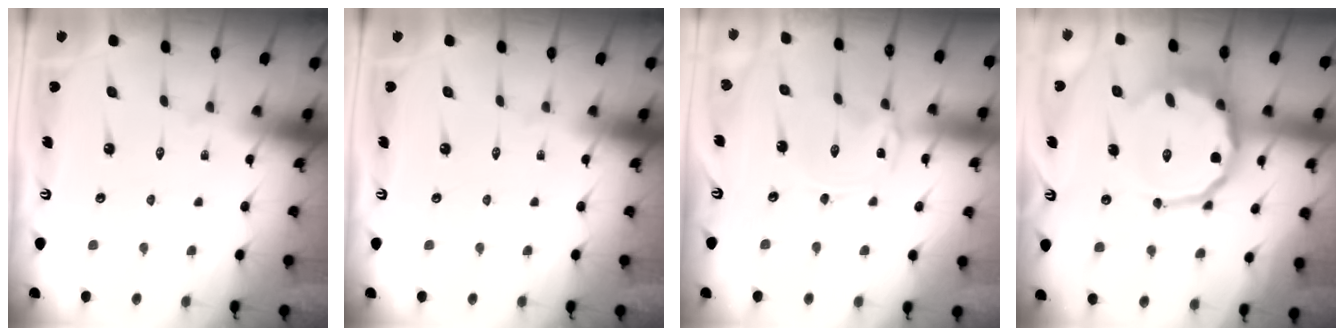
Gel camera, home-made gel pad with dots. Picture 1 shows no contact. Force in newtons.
{"total": 0.0}
{"total": 1.0, "press": 0.9, "slide": 0.4}
{"total": 13.1, "press": 12.7, "slide": 3.5}